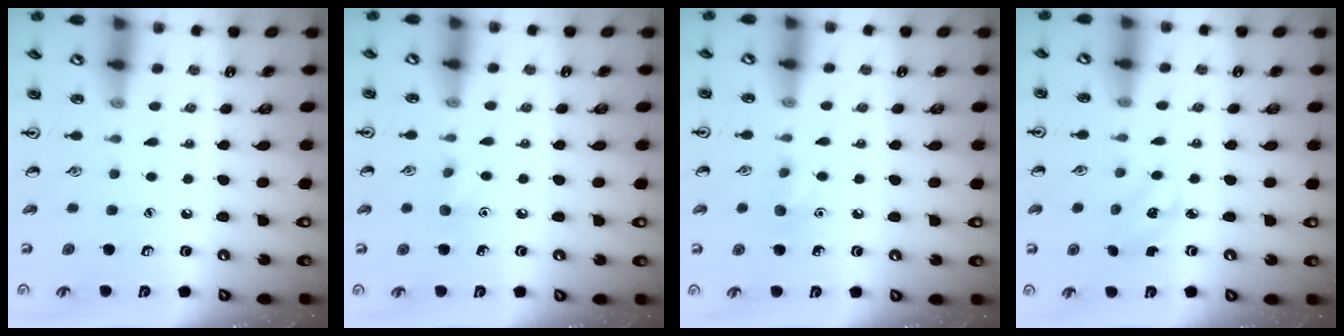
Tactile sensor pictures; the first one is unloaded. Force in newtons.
{"total": 5.6, "press": 5.3, "slide": 1.7}
{"total": 6.2, "press": 6.0, "slide": 1.6}
{"total": 2.9, "press": 2.8, "slide": 0.9}